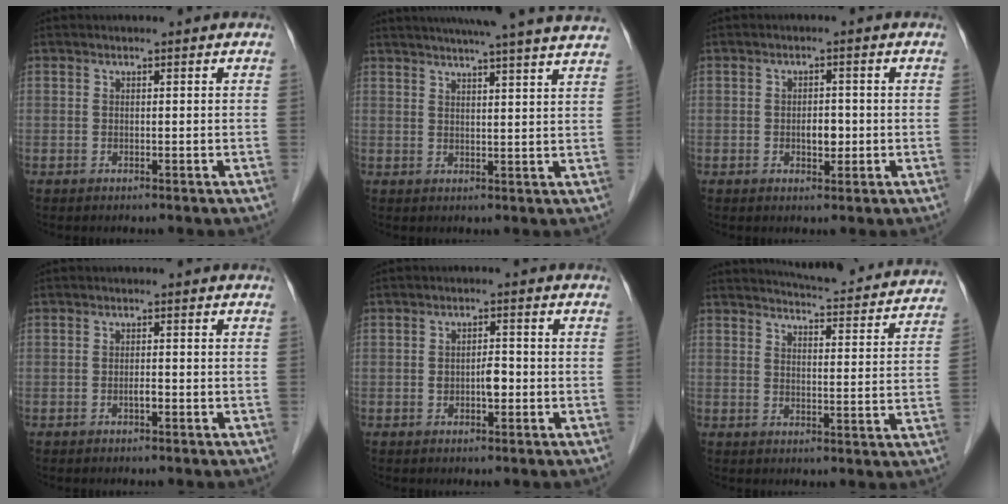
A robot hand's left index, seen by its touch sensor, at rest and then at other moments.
{"total": 19.6, "force": [17.5, -0.4, 8.9], "torque": [-0.136, 0.001, 0.214]}
{"total": 2.6, "force": [-0.5, 1.5, 2.1], "torque": [-0.033, 0.002, -0.004]}
{"total": 0.9, "force": [-0.5, 0.2, 0.8], "torque": [-0.015, 0.002, -0.008]}
{"total": 2.6, "force": [-0.6, 1.1, 2.2], "torque": [-0.038, 0.004, -0.007]}
{"total": 16.9, "force": [16.3, 1.9, 4.0], "torque": [-0.048, -0.036, 0.189]}